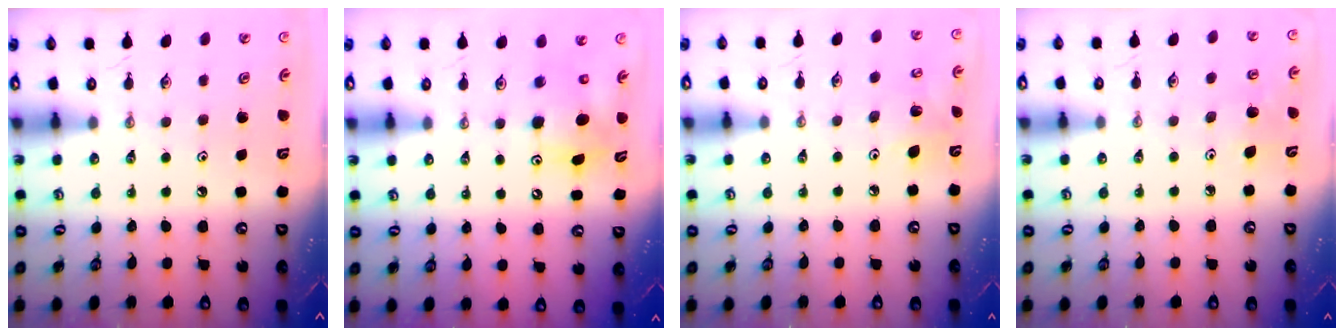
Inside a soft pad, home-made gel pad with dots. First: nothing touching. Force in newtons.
{"total": 8.0, "press": 7.8, "slide": 1.8}
{"total": 7.0, "press": 6.8, "slide": 1.7}
{"total": 6.3, "press": 6.1, "slide": 1.6}